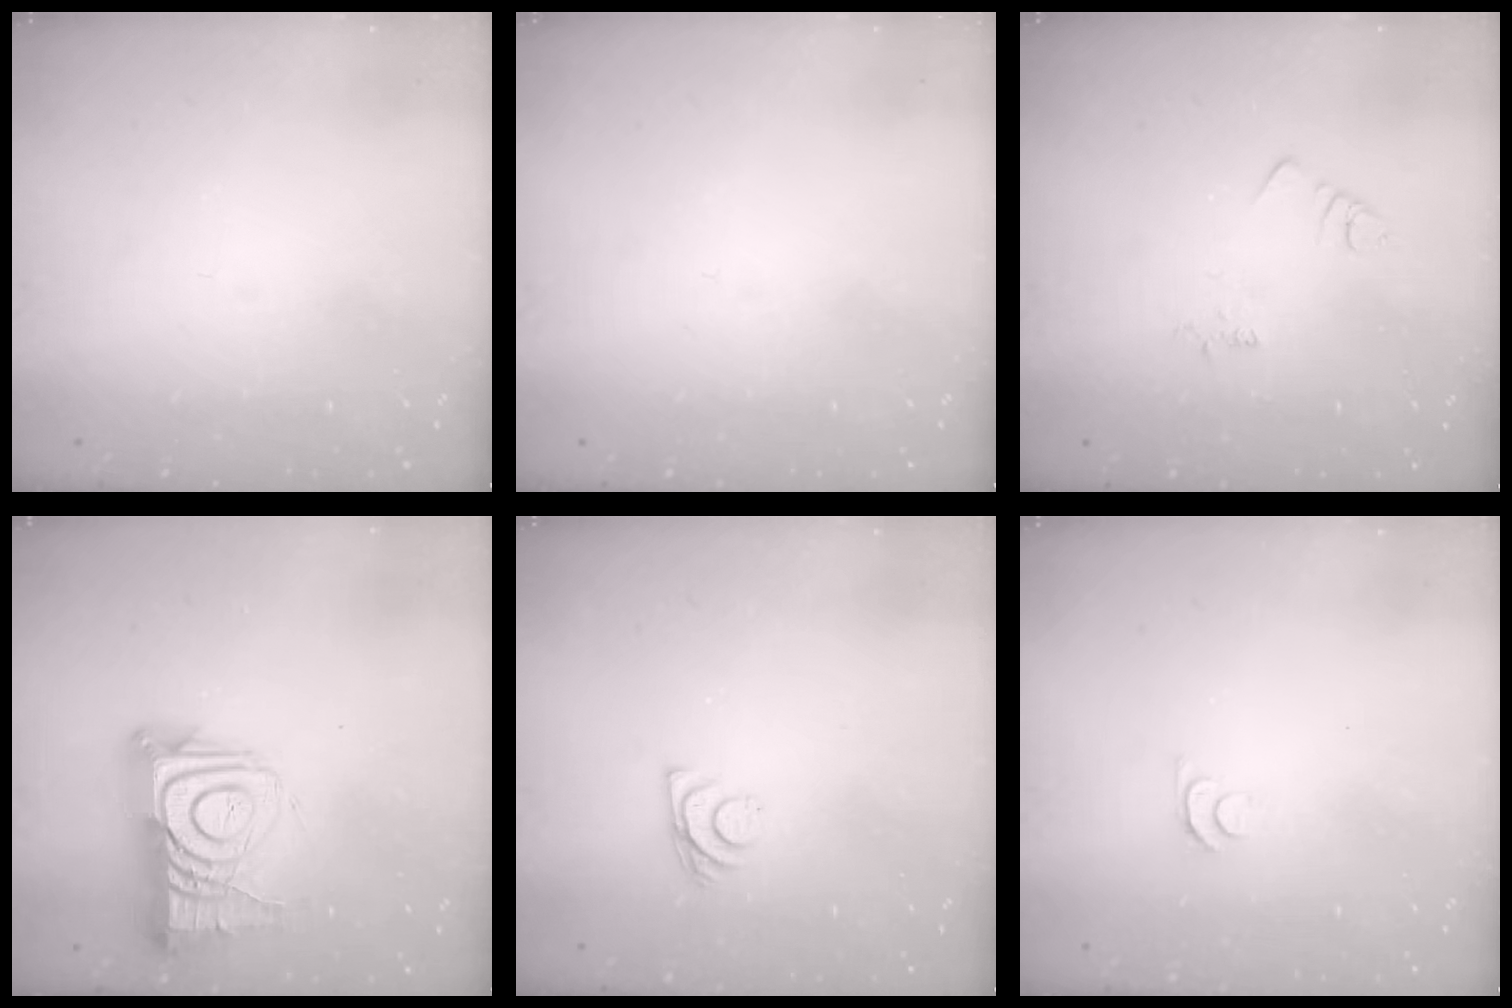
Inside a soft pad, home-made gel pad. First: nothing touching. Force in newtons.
{"total": 0.0}
{"total": 1.9, "press": 1.9, "slide": 0.3}
{"total": 14.4, "press": 14.4, "slide": 1.1}
{"total": 7.2, "press": 7.2, "slide": 0.6}
{"total": 4.4, "press": 4.3, "slide": 0.6}